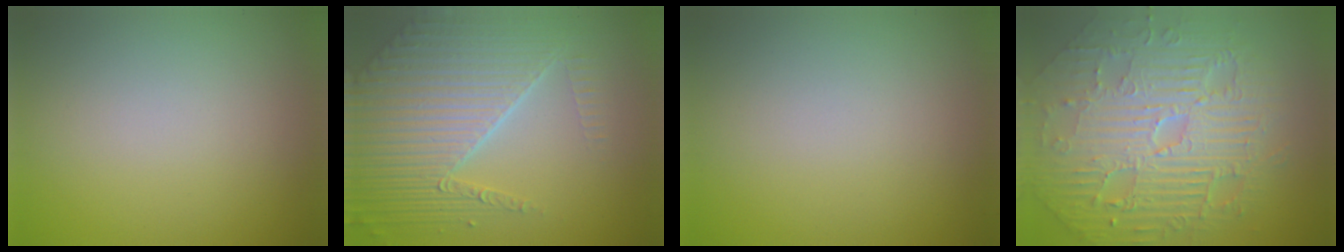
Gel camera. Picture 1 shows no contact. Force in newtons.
{"total": 7.7, "press": 5.8, "slide": 5.2}
{"total": 0.0}
{"total": 11.0, "press": 7.1, "slide": 8.4}